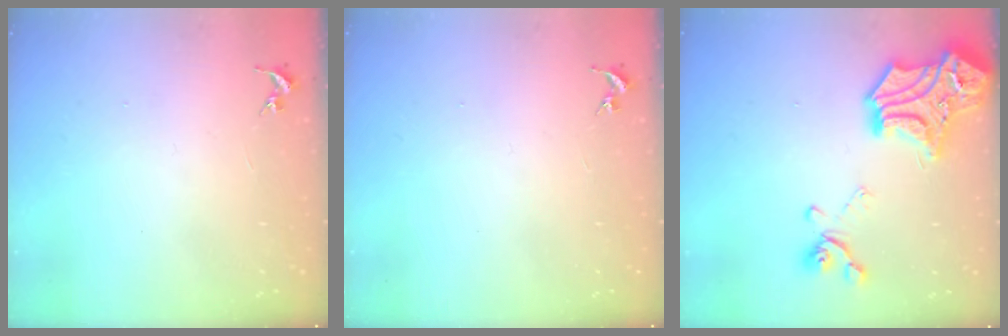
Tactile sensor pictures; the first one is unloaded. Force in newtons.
{"total": 0.0}
{"total": 23.1, "press": 23.1, "slide": 1.7}